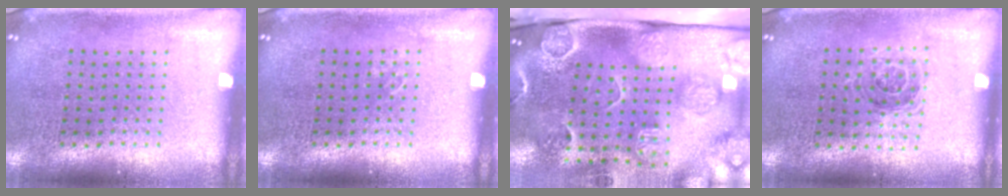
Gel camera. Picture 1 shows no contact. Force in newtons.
{"total": 0.5, "press": 0.5, "slide": 0.0}
{"total": 4.7, "press": 3.3, "slide": 3.3}
{"total": 1.1, "press": 1.0, "slide": 0.4}